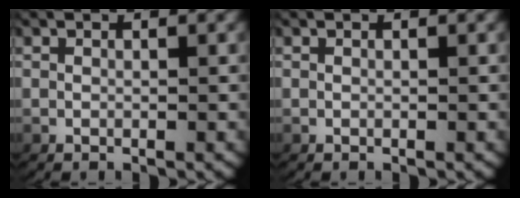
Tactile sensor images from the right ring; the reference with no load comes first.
{"total": 0.0}